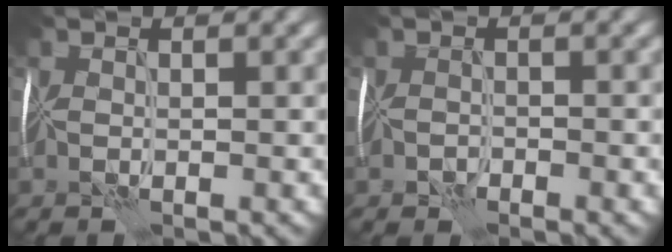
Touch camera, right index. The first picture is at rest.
{"total": 1.1, "force": [-0.8, 0.6, 0.6], "torque": [-0.011, 0.001, -0.015]}